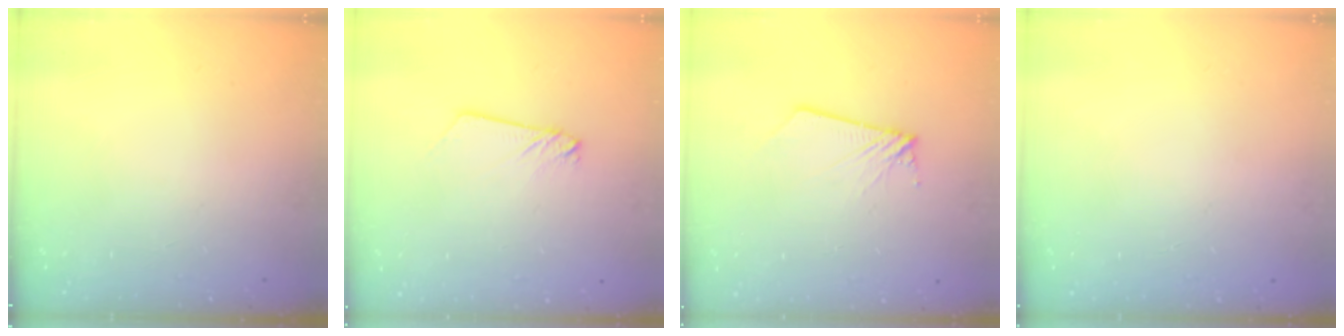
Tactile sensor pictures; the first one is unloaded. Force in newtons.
{"total": 2.2, "press": 2.2, "slide": 0.1}
{"total": 2.8, "press": 2.8, "slide": 0.3}
{"total": 0.0}